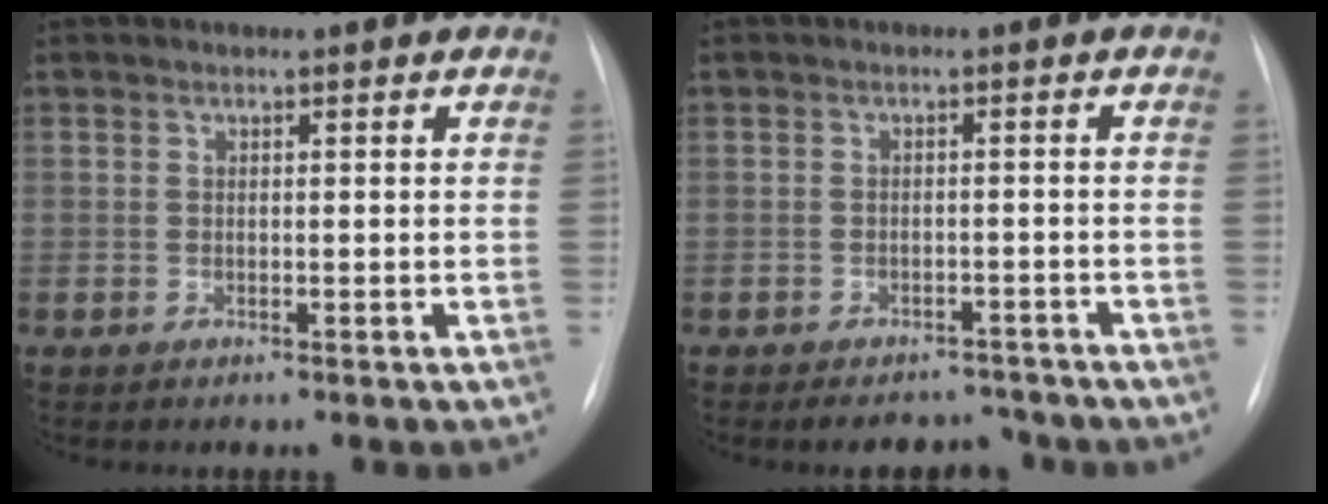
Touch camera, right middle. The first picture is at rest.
{"total": 5.0, "force": [-4.5, 2.1, 0.7], "torque": [0.004, 0.009, -0.060]}